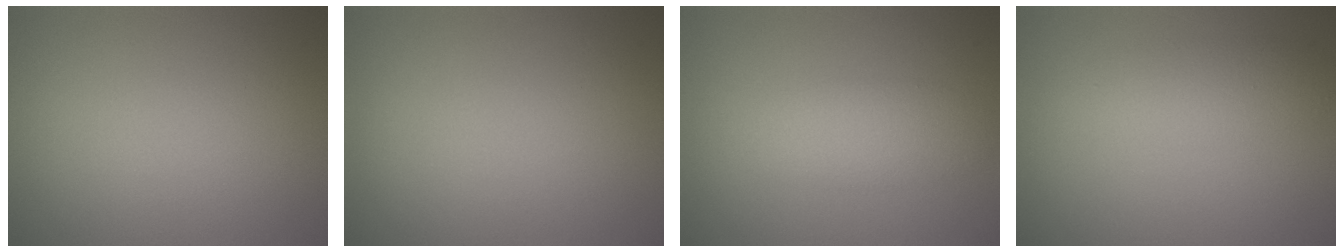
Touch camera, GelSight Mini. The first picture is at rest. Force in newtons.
{"total": 0.0}
{"total": 2.7, "press": 2.7, "slide": 0.1}
{"total": 2.4, "press": 2.4, "slide": 0.3}